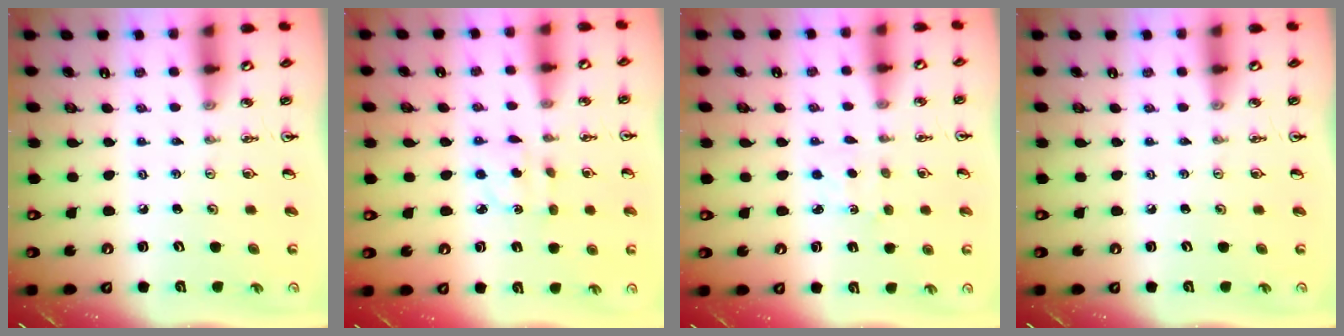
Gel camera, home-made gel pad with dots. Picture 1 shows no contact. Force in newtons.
{"total": 2.0, "press": 2.0, "slide": 0.4}
{"total": 1.6, "press": 1.6, "slide": 0.3}
{"total": 0.0}